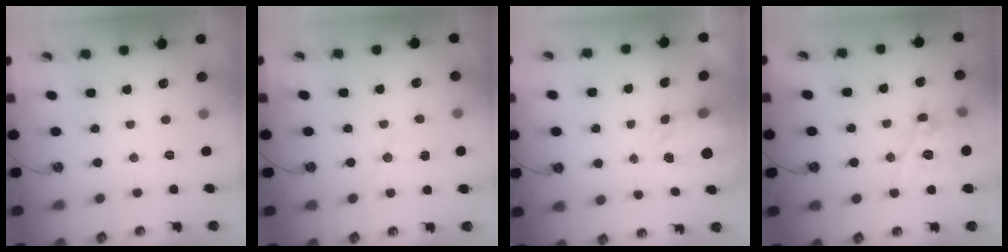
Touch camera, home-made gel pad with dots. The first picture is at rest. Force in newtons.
{"total": 4.6, "press": 4.6, "slide": 0.3}
{"total": 4.0, "press": 3.9, "slide": 0.6}
{"total": 15.4, "press": 15.2, "slide": 2.1}